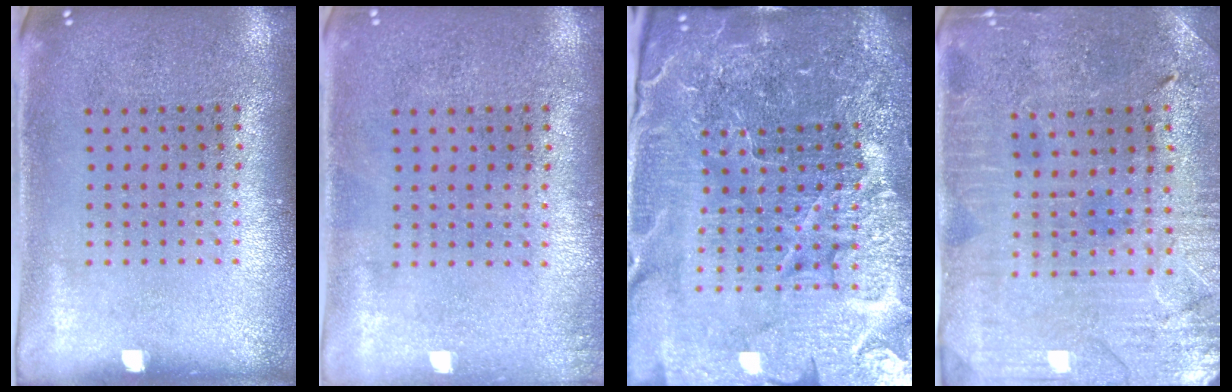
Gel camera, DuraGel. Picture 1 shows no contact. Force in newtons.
{"total": 0.5, "press": 0.5, "slide": 0.1}
{"total": 6.7, "press": 5.8, "slide": 3.2}
{"total": 1.2, "press": 1.2, "slide": 0.2}